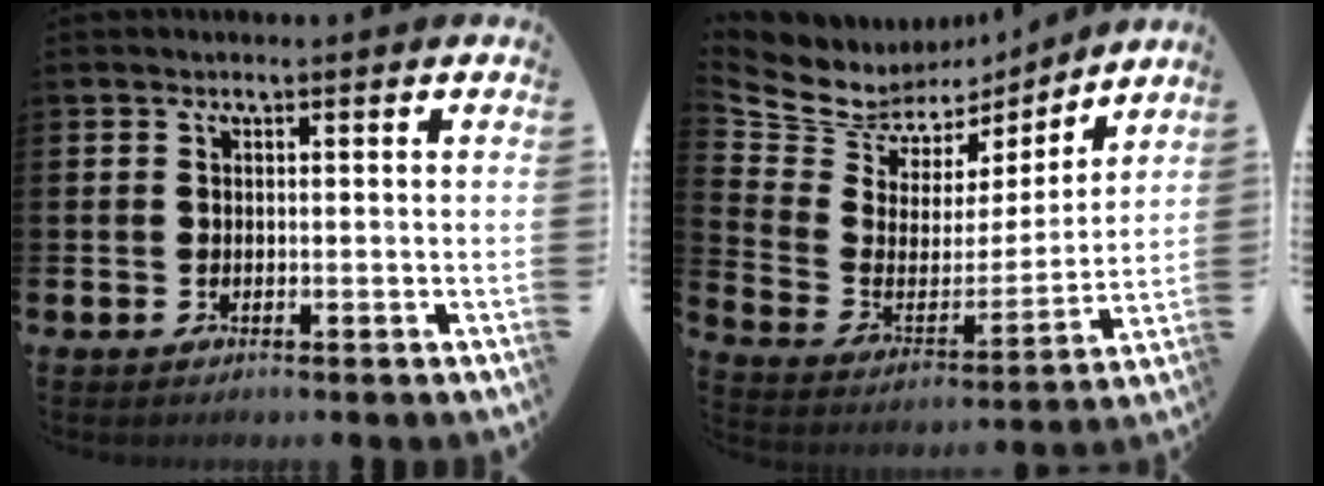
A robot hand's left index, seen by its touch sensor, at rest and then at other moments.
{"total": 7.4, "force": [6.2, 4.0, 0.6], "torque": [-0.058, -0.047, 0.109]}